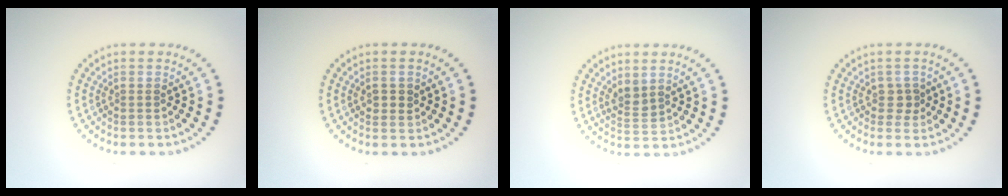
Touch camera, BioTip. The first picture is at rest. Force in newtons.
{"total": 1.1, "press": 1.0, "slide": 0.2}
{"total": 1.6, "press": 1.3, "slide": 0.9}
{"total": 1.3, "press": 1.1, "slide": 0.7}